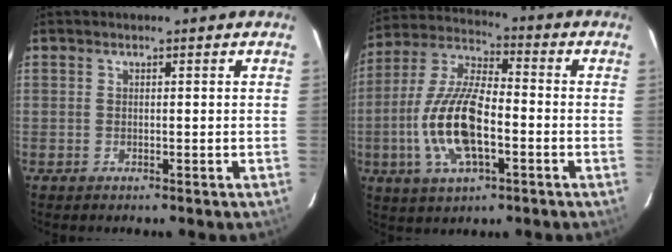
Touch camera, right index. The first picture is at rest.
{"total": 15.7, "force": [-3.9, 6.1, 14.0], "torque": [-0.295, -0.002, -0.074]}